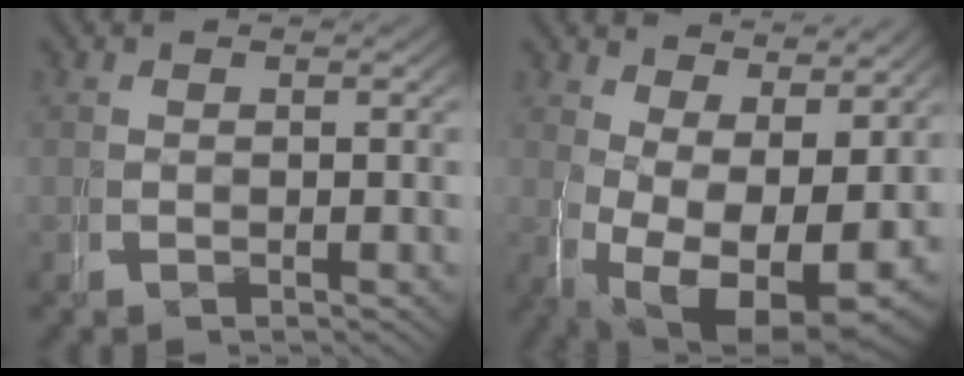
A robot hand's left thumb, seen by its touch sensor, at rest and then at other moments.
{"total": 10.6, "force": [-1.7, 7.0, 7.7], "torque": [-0.151, -0.077, 0.016]}